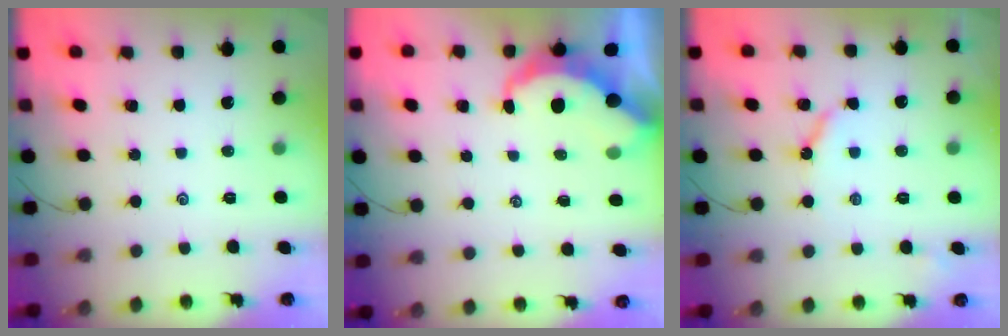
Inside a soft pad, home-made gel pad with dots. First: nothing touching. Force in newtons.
{"total": 6.1, "press": 6.1, "slide": 0.4}
{"total": 5.4, "press": 5.4, "slide": 0.3}